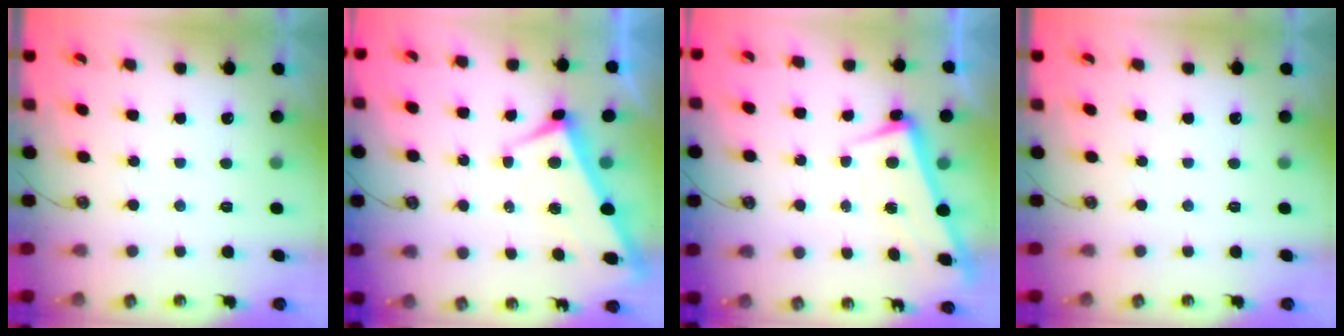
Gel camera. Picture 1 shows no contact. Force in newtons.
{"total": 3.0, "press": 2.9, "slide": 0.9}
{"total": 2.4, "press": 2.2, "slide": 0.9}
{"total": 0.0}